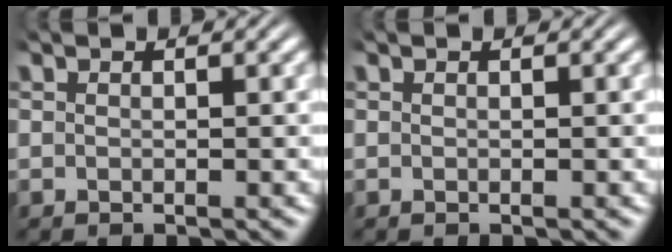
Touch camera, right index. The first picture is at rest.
{"total": 0.0}